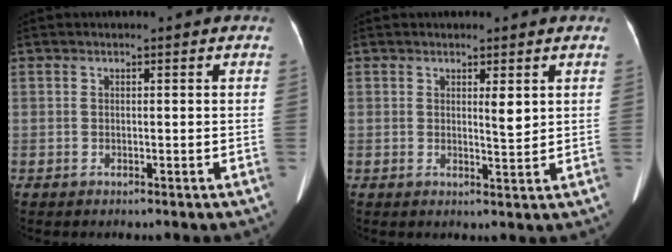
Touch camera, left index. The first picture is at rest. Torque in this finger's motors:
{"motor_torque": [0.56, -0.24, 0.17, 0.05]}